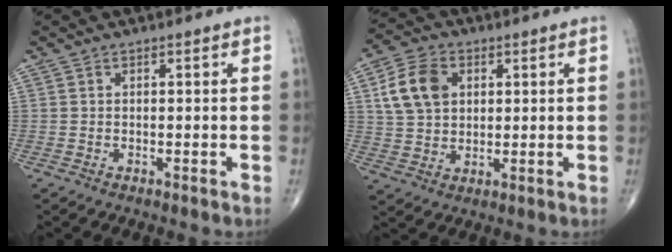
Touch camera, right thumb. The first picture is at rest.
{"total": 10.1, "force": [2.9, 7.3, 6.4], "torque": [-0.106, 0.002, 0.054]}